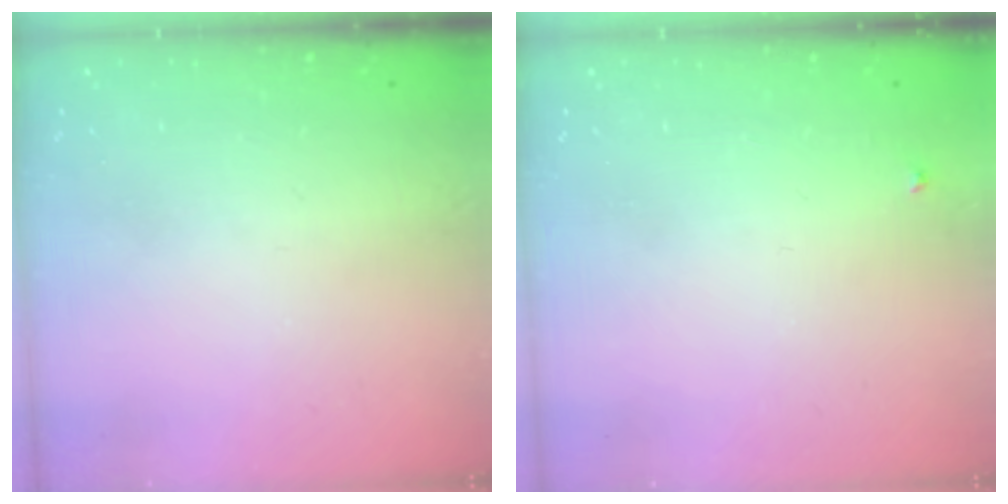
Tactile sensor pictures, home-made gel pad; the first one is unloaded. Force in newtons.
{"total": 3.0, "press": 3.0, "slide": 0.4}